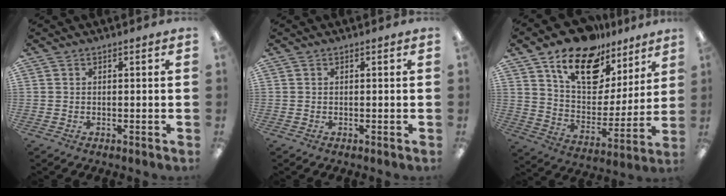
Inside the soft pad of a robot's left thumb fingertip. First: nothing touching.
{"total": 0.0}
{"total": 18.1, "force": [12.4, 10.0, 8.5], "torque": [-0.149, -0.071, 0.223]}